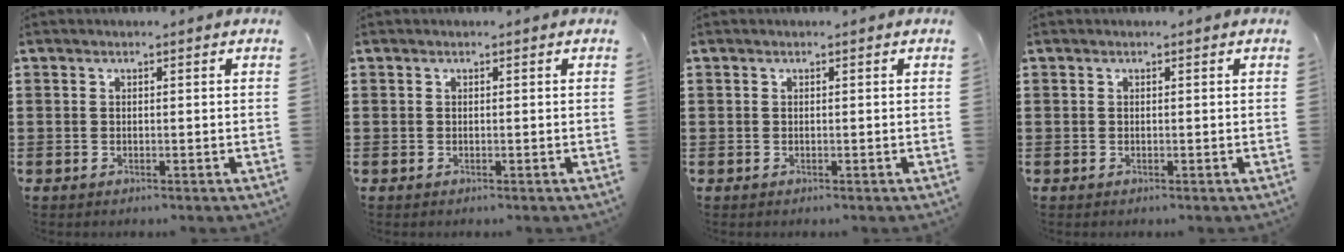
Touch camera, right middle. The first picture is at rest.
{"total": 0.0}
{"total": 0.0}
{"total": 0.0}